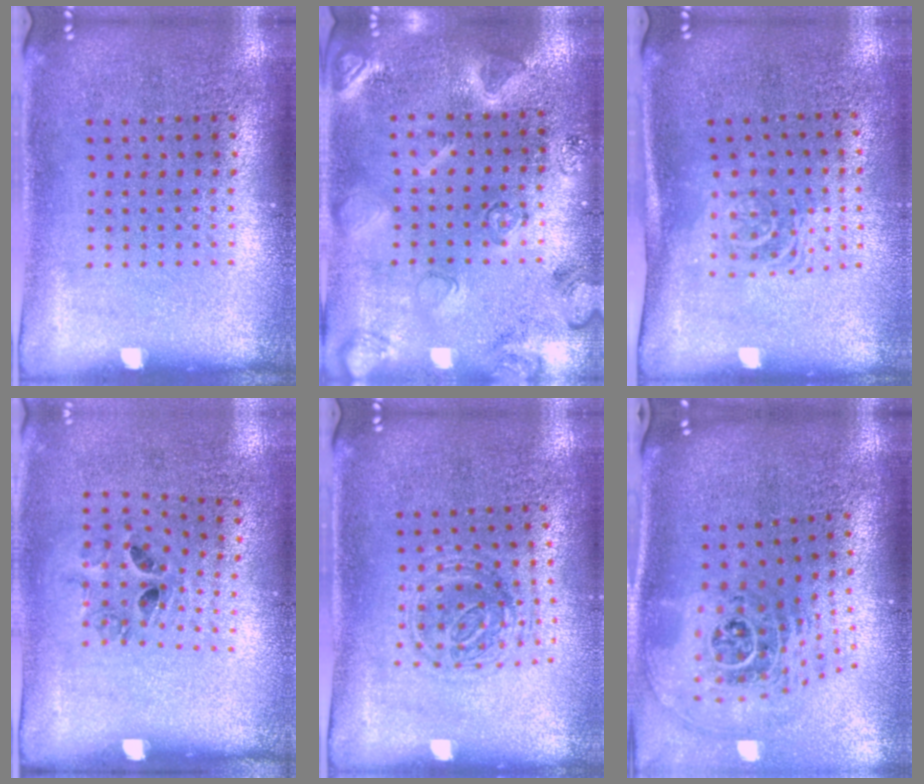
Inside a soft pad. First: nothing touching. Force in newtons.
{"total": 2.5, "press": 2.5, "slide": 0.1}
{"total": 1.7, "press": 1.3, "slide": 1.1}
{"total": 1.4, "press": 0.8, "slide": 1.2}
{"total": 1.2, "press": 1.1, "slide": 0.4}
{"total": 2.8, "press": 1.8, "slide": 2.1}